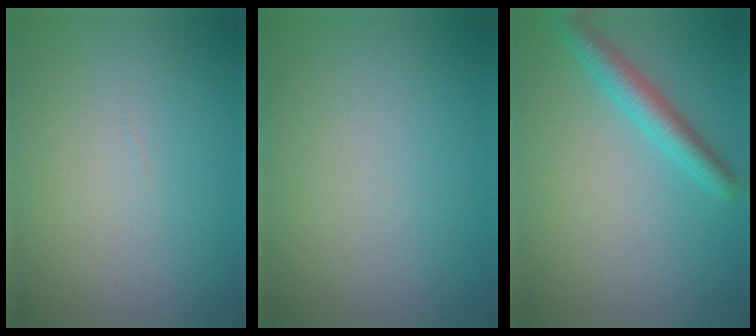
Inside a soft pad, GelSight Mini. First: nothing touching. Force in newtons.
{"total": 0.0}
{"total": 3.2, "press": 3.2, "slide": 0.1}